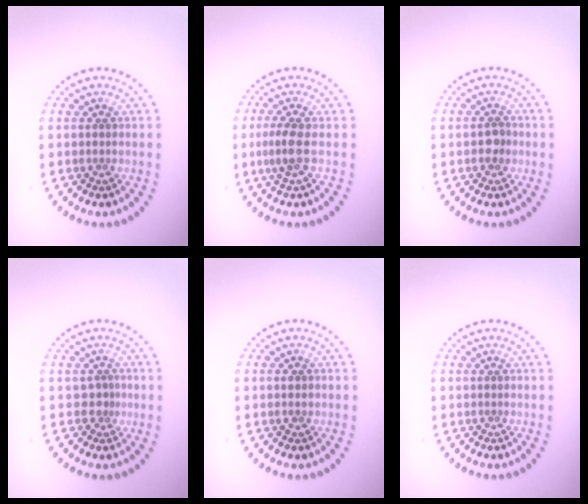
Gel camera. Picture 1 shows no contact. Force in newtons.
{"total": 2.0, "press": 1.6, "slide": 1.1}
{"total": 1.6, "press": 1.5, "slide": 0.5}
{"total": 1.0, "press": 0.6, "slide": 0.8}
{"total": 1.1, "press": 1.1, "slide": 0.1}
{"total": 0.0}